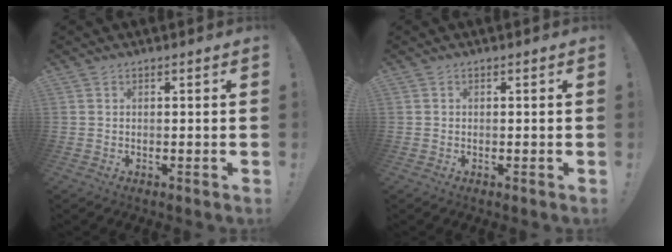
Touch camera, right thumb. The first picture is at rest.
{"total": 0.0}